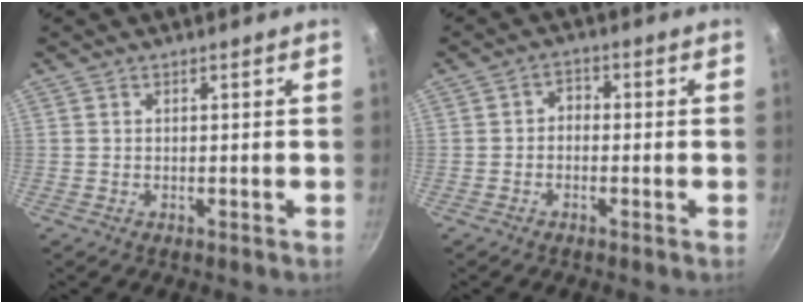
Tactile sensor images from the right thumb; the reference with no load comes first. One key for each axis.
{"total": 2.2, "fx": -0.8, "fy": 1.7, "fz": 1.2, "tx": -0.014, "ty": 0.014, "tz": -0.020}